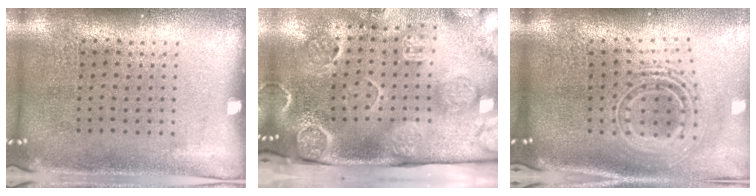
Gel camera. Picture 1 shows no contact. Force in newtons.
{"total": 4.7, "press": 3.6, "slide": 3.1}
{"total": 2.6, "press": 1.8, "slide": 1.9}